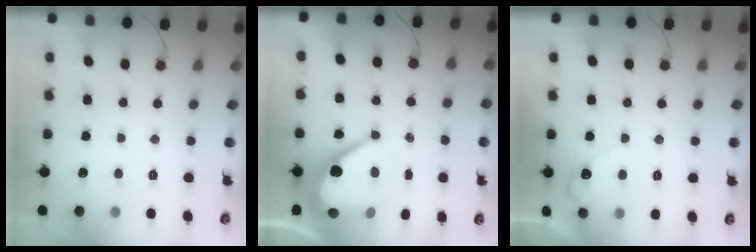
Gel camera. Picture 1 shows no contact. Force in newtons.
{"total": 13.0, "press": 13.0, "slide": 1.3}
{"total": 4.5, "press": 4.5, "slide": 0.3}